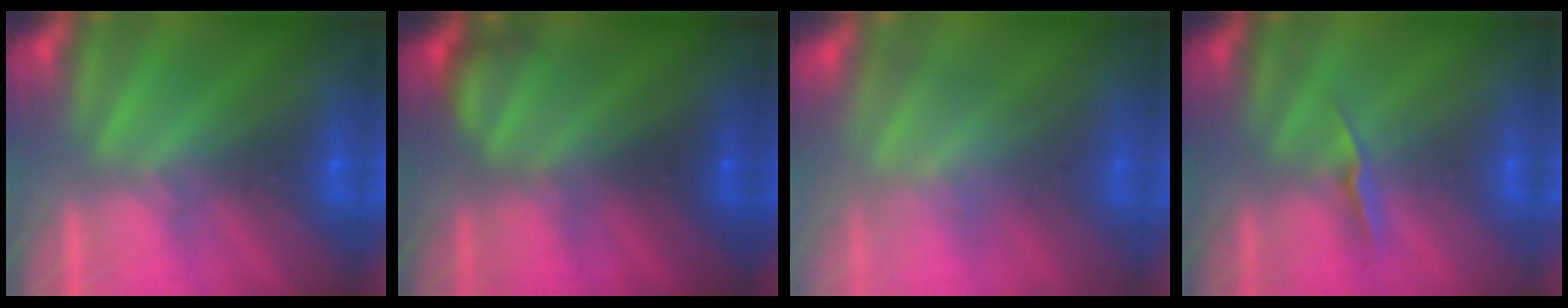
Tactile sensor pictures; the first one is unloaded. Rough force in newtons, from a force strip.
{"total": 2.3}
{"total": 3.5}
{"total": 1.3}